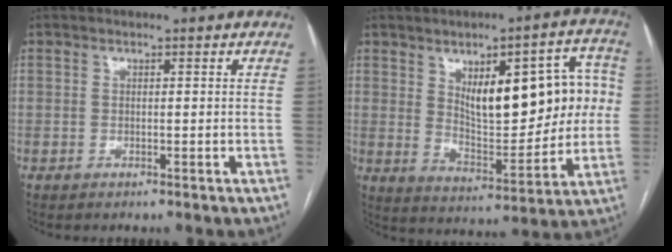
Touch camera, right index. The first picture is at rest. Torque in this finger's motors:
{"motor_torque": [1.29, 0.85, 0.35, 0.11]}